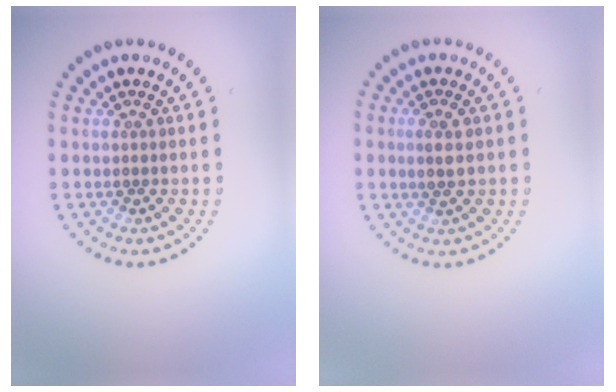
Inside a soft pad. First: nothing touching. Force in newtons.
{"total": 1.6, "press": 1.5, "slide": 0.5}